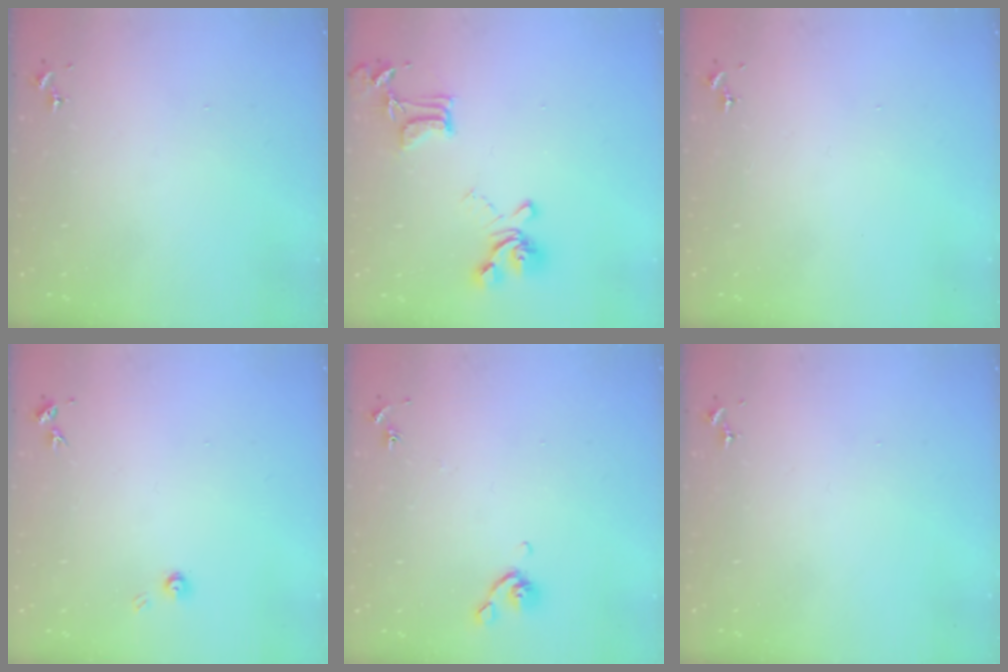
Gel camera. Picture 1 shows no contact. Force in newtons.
{"total": 15.9, "press": 15.9, "slide": 1.0}
{"total": 0.0}
{"total": 3.2, "press": 3.2, "slide": 0.3}
{"total": 5.2, "press": 5.1, "slide": 1.0}
{"total": 0.0}